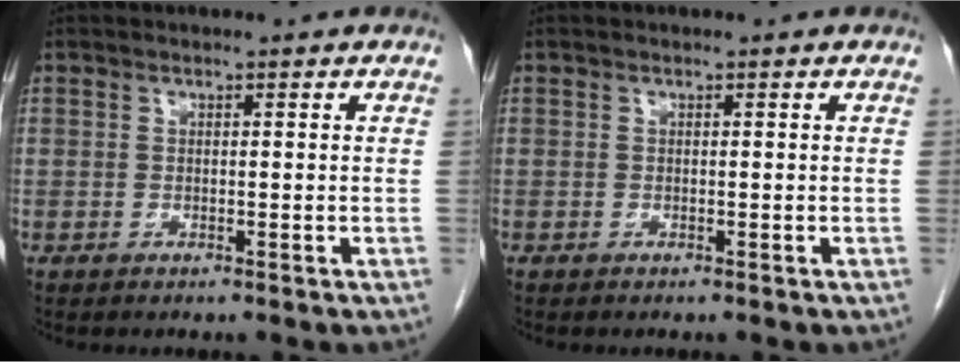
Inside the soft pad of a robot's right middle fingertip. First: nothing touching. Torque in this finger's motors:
{"motor_torque": [-0.19, 0.20, 0.00, -0.01]}